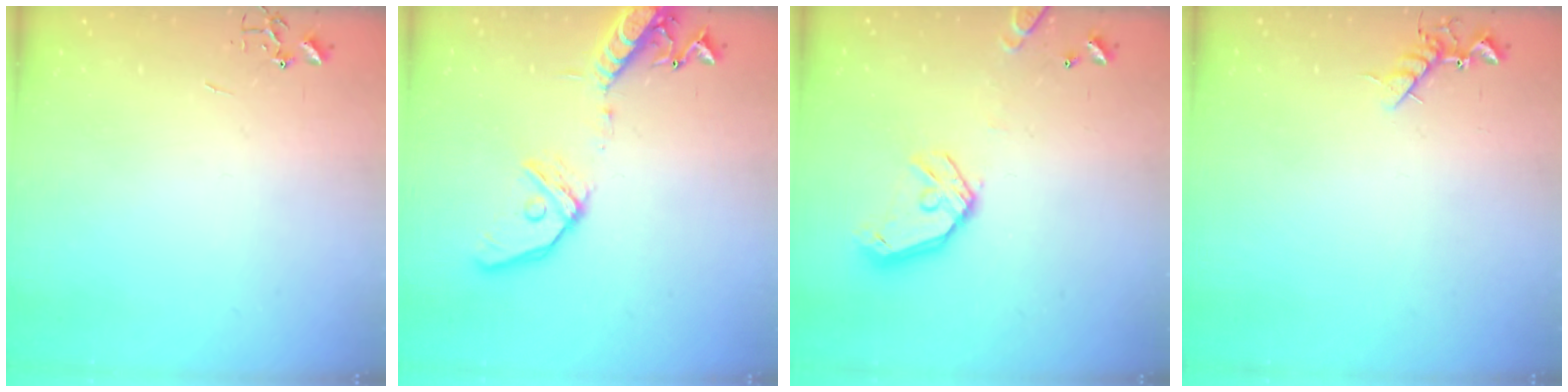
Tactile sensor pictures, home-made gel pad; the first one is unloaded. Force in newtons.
{"total": 16.0, "press": 15.7, "slide": 3.1}
{"total": 14.4, "press": 14.2, "slide": 2.1}
{"total": 7.0, "press": 6.9, "slide": 1.1}